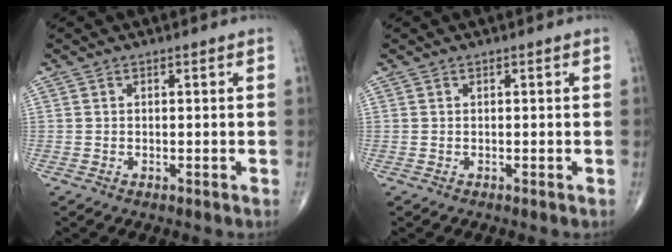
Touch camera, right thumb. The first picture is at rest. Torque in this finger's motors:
{"motor_torque": [-0.12, -0.16, 0.12, 0.07, -0.03]}